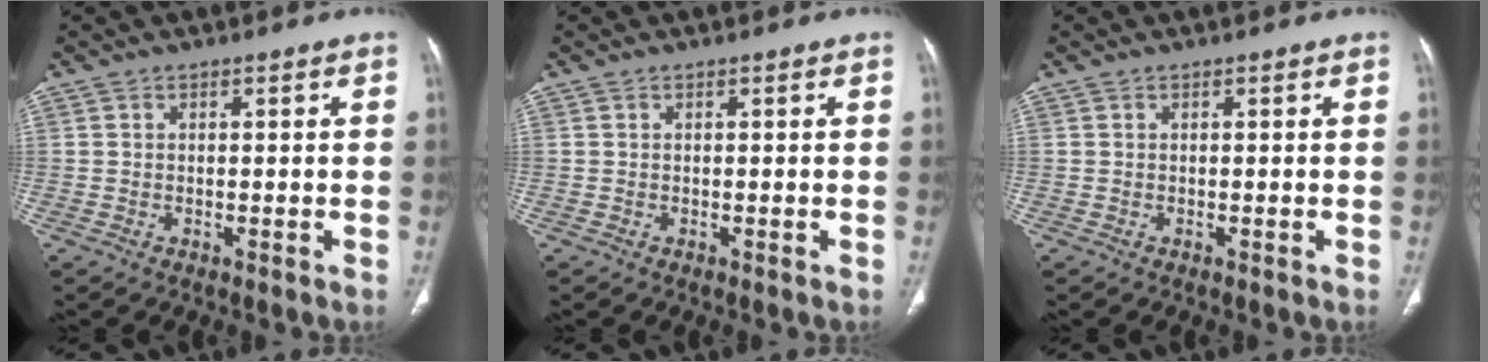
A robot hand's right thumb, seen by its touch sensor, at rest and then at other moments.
{"total": 0.0}
{"total": 0.0}